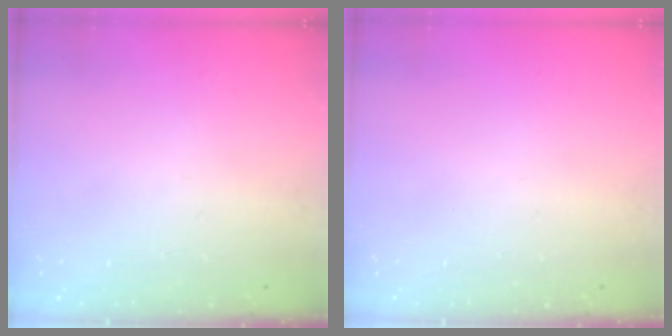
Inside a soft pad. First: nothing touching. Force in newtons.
{"total": 0.0}